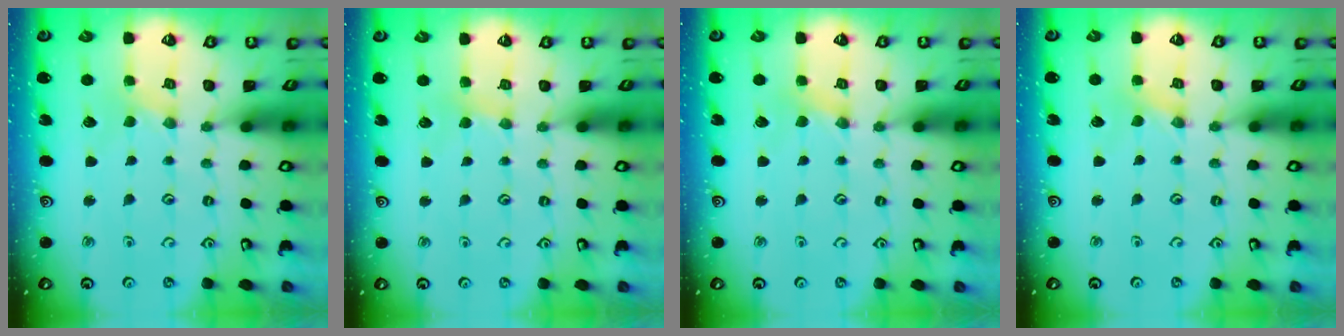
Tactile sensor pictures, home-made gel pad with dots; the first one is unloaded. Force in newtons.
{"total": 2.5, "press": 2.4, "slide": 0.4}
{"total": 1.7, "press": 1.6, "slide": 0.4}
{"total": 0.0}